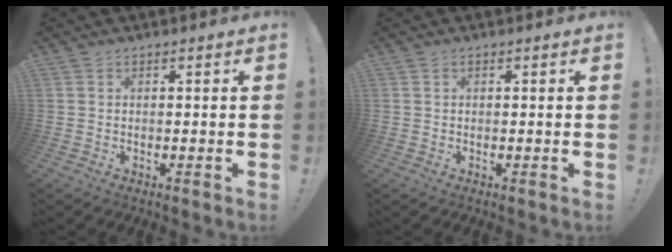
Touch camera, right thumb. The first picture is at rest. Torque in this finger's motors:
{"motor_torque": [-0.16, -0.31, -0.43, 0.02, 0.00]}